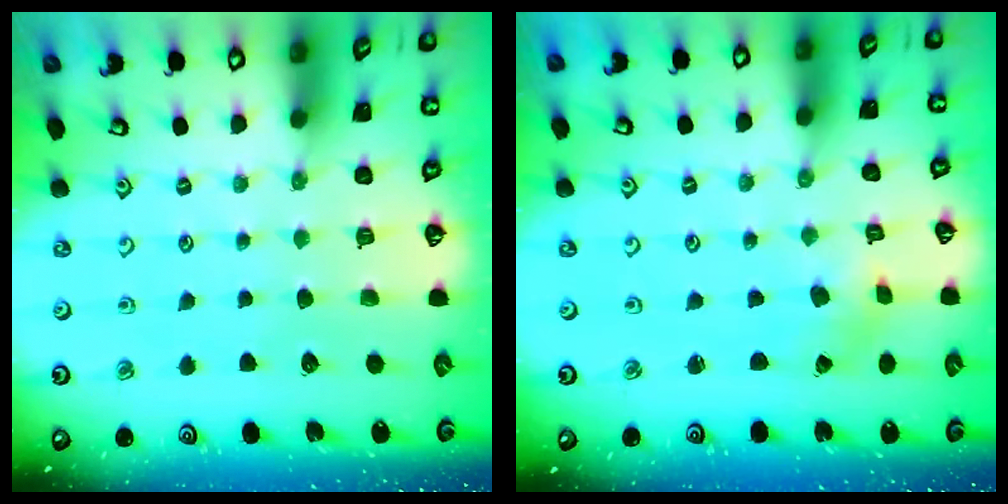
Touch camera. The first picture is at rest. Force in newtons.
{"total": 2.2, "press": 2.1, "slide": 0.6}